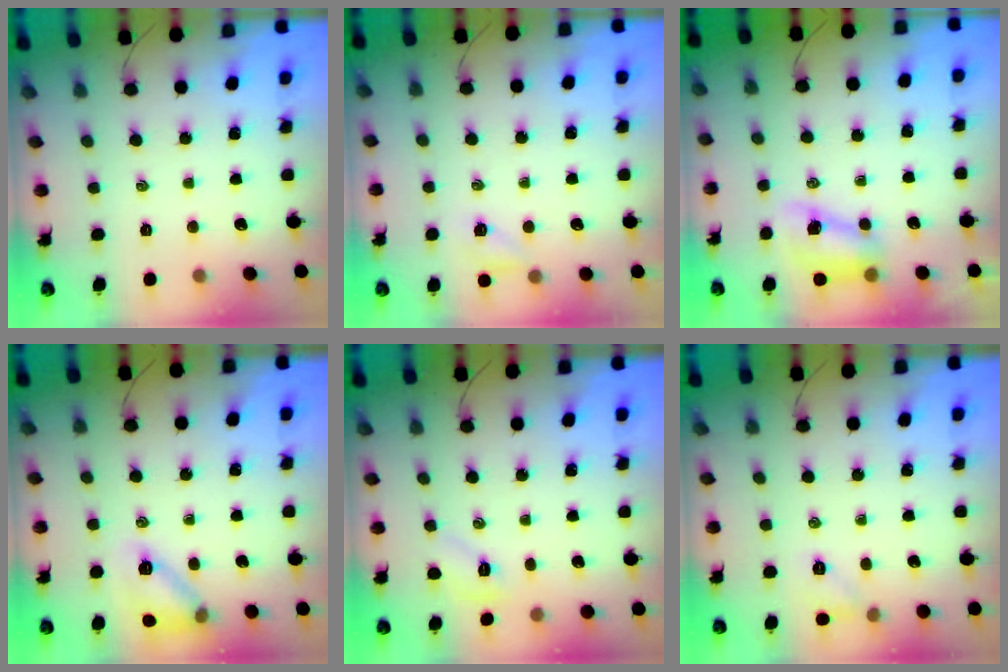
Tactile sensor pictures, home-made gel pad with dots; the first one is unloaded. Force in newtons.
{"total": 3.7, "press": 3.5, "slide": 1.3}
{"total": 8.3, "press": 8.2, "slide": 1.1}
{"total": 13.1, "press": 13.1, "slide": 1.1}
{"total": 7.0, "press": 6.8, "slide": 1.5}
{"total": 5.0, "press": 4.7, "slide": 1.5}